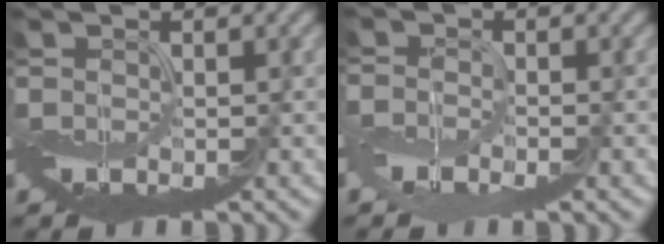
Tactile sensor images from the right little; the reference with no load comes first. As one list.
[{"total": 2.2, "force": [-1.6, 1.0, 1.2], "torque": [-0.024, -0.002, -0.039]}]